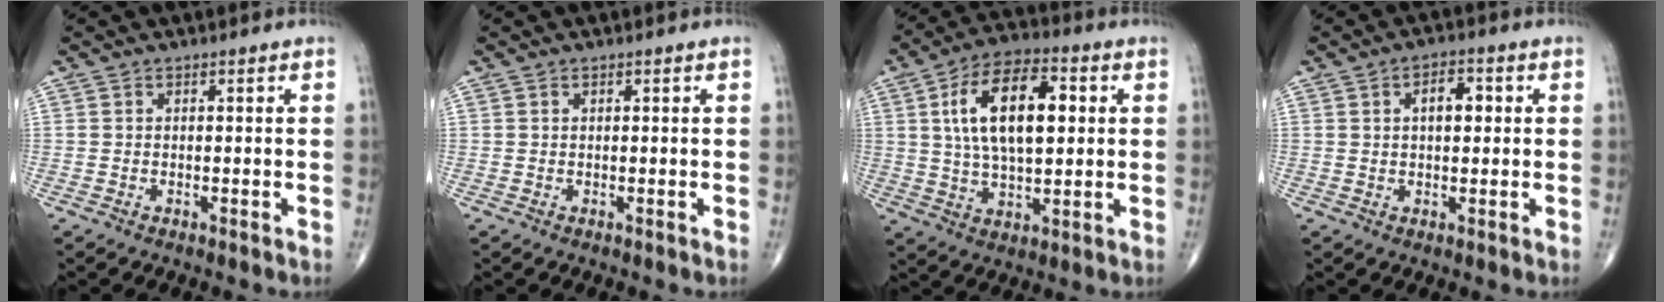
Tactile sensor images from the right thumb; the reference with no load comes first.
{"total": 0.0}
{"total": 16.3, "force": [3.4, 8.0, 13.8], "torque": [-0.227, 0.008, 0.056]}
{"total": 4.9, "force": [1.1, 2.6, 4.0], "torque": [-0.051, 0.008, 0.014]}